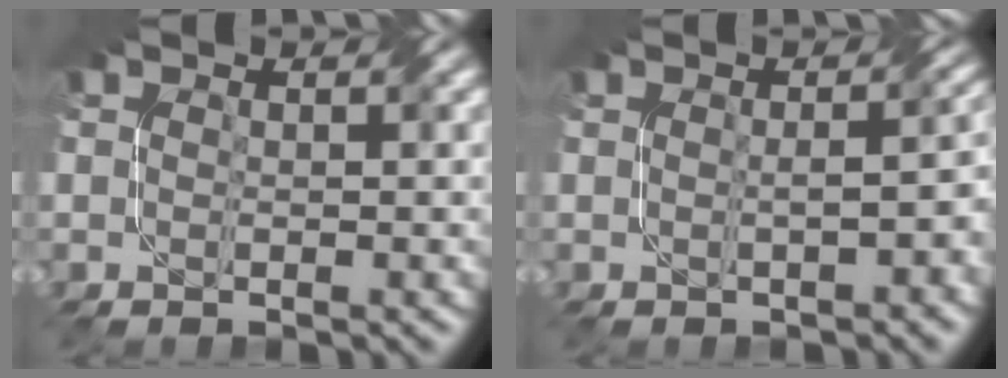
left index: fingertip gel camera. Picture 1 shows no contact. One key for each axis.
{"total": 3.0, "fx": -0.5, "fy": 1.2, "fz": 2.7, "tx": -0.030, "ty": 0.008, "tz": 0.002}